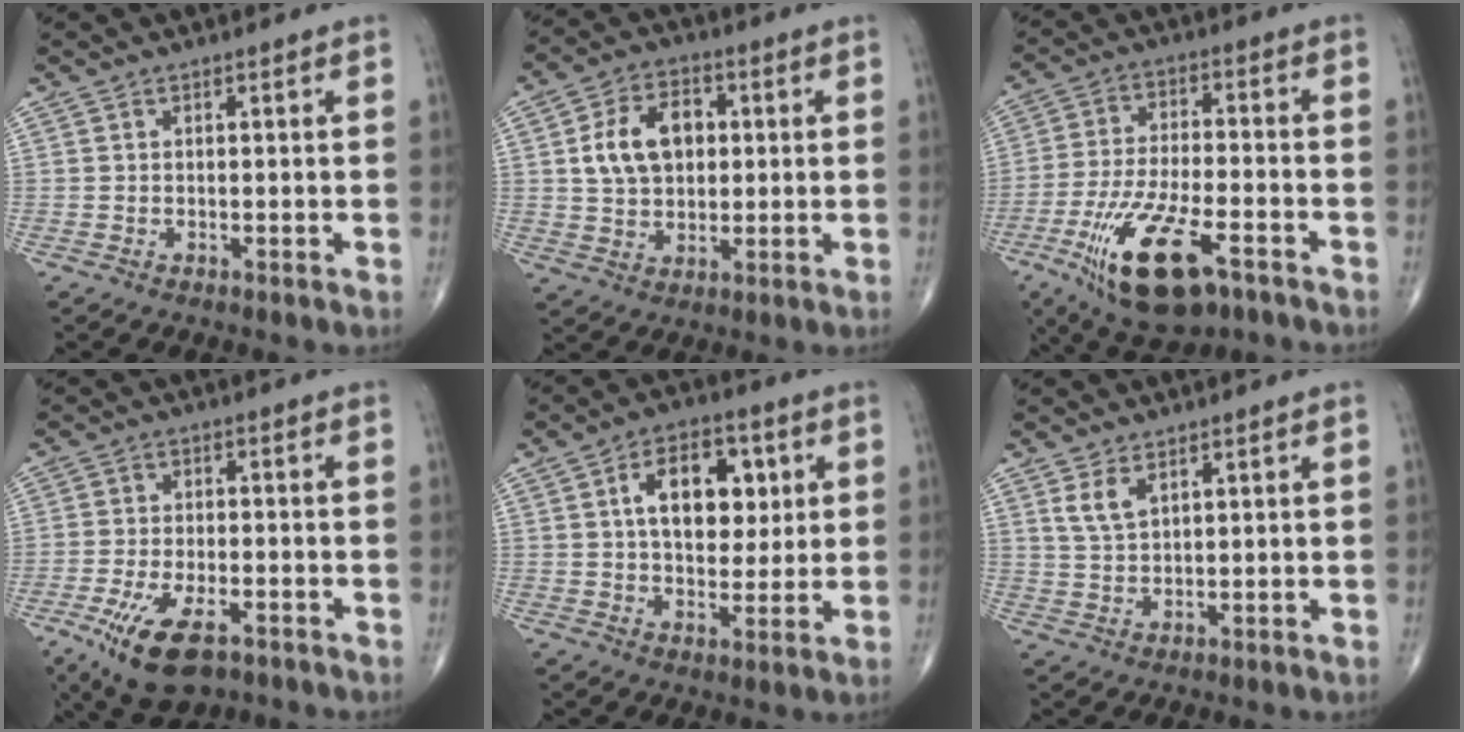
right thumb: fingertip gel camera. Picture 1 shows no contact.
{"total": 11.3, "force": [1.9, 7.8, 7.9], "torque": [-0.118, 0.008, 0.033]}
{"total": 17.2, "force": [-8.4, 6.5, 13.6], "torque": [-0.263, 0.016, -0.139]}
{"total": 11.7, "force": [-6.2, 5.1, 8.5], "torque": [-0.158, 0.008, -0.099]}
{"total": 12.9, "force": [3.1, 7.9, 9.7], "torque": [-0.105, 0.000, 0.047]}
{"total": 4.2, "force": [2.3, 2.1, 2.8], "torque": [-0.052, -0.010, 0.052]}